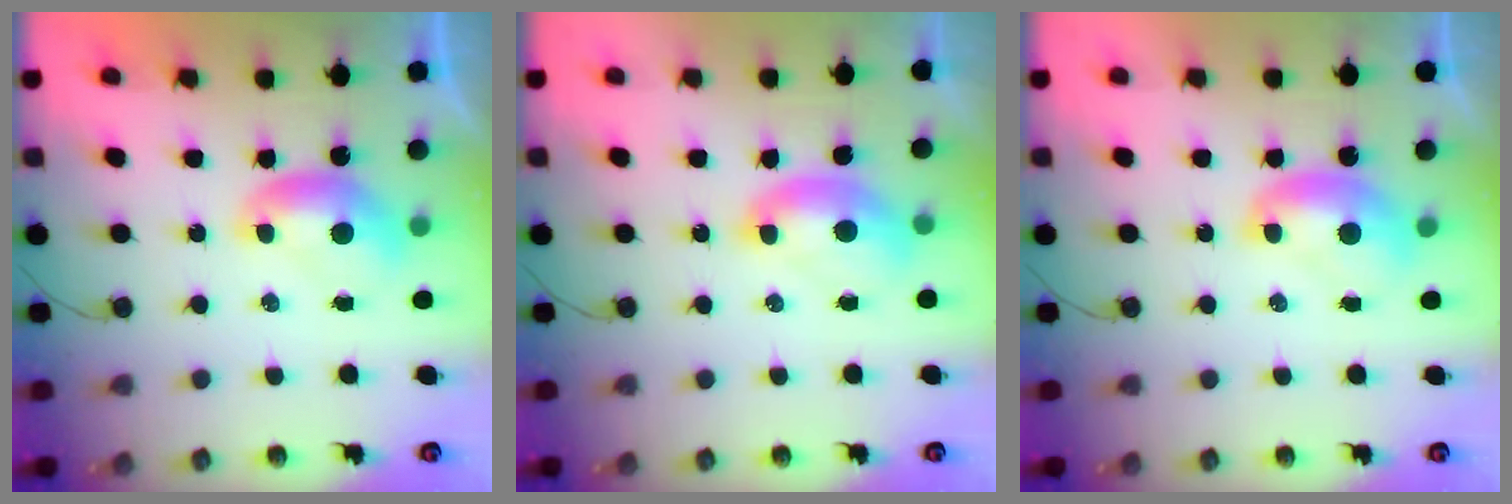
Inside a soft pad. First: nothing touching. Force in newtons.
{"total": 1.9, "press": 1.8, "slide": 0.6}
{"total": 1.5, "press": 1.5, "slide": 0.2}